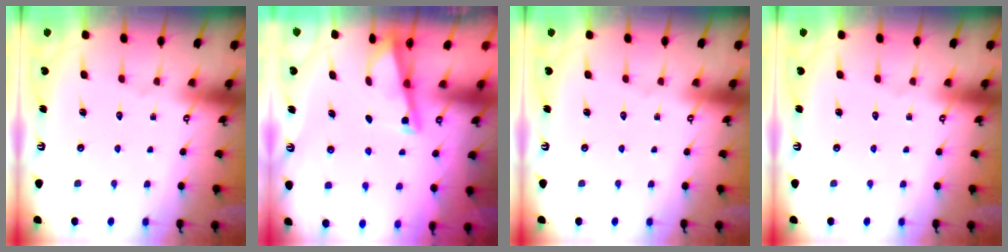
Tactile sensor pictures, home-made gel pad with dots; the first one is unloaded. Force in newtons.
{"total": 2.9, "press": 2.9, "slide": 0.3}
{"total": 0.0}
{"total": 0.0}